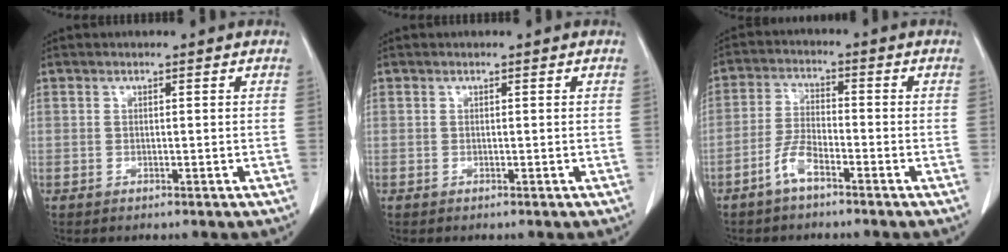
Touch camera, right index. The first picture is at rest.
{"total": 0.0}
{"total": 4.7, "force": [-3.3, 1.0, 3.3], "torque": [-0.074, 0.003, -0.068]}